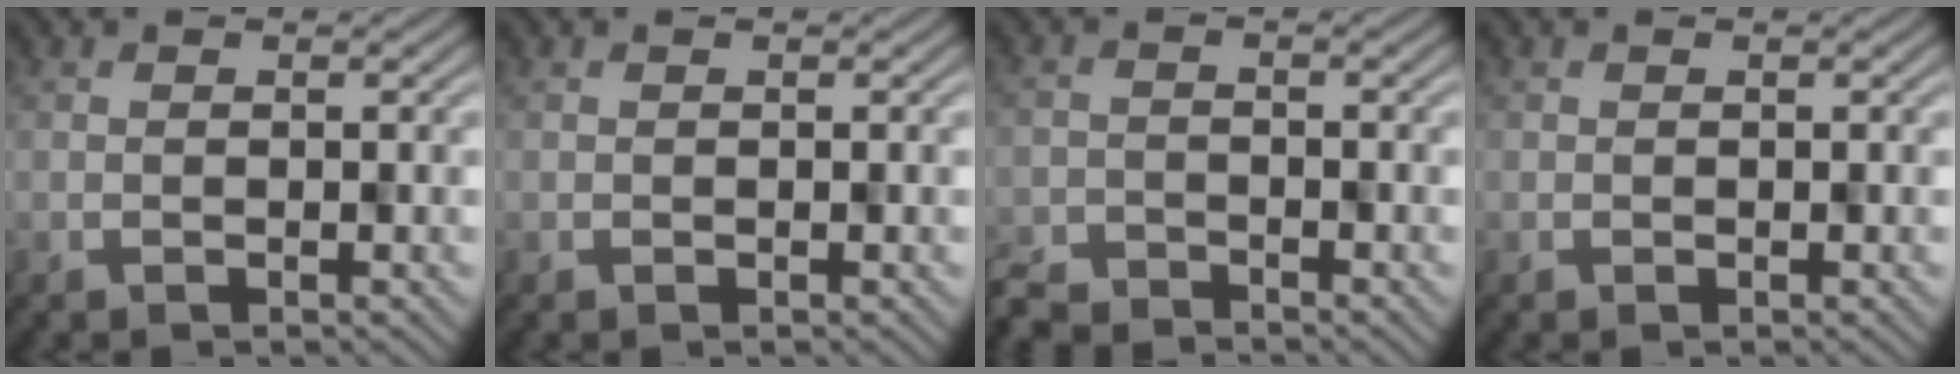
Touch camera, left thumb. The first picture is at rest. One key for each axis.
{"total": 0.0}
{"total": 3.9, "fx": -3.7, "fy": 0.9, "fz": 0.6, "tx": -0.018, "ty": -0.012, "tz": -0.075}
{"total": 0.0}